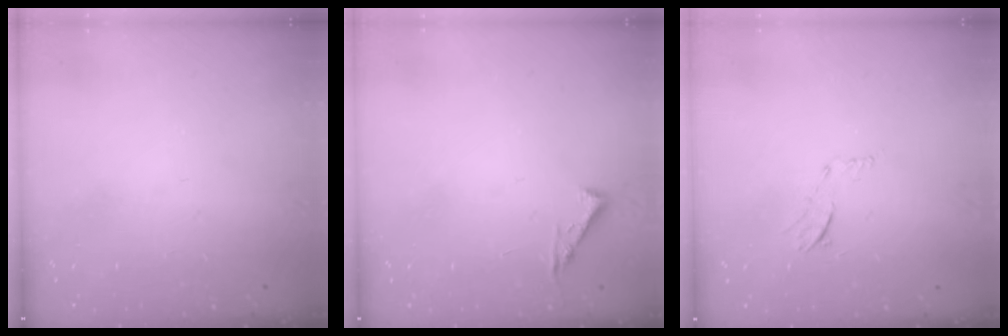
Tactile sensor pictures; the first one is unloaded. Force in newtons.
{"total": 5.3, "press": 5.2, "slide": 0.7}
{"total": 5.7, "press": 5.6, "slide": 0.8}